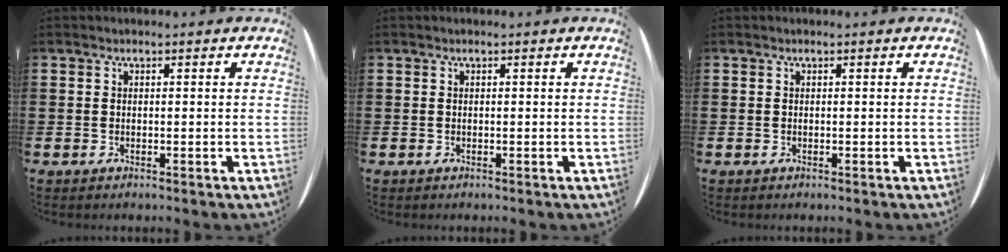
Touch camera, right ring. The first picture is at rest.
{"total": 0.0}
{"total": 0.0}